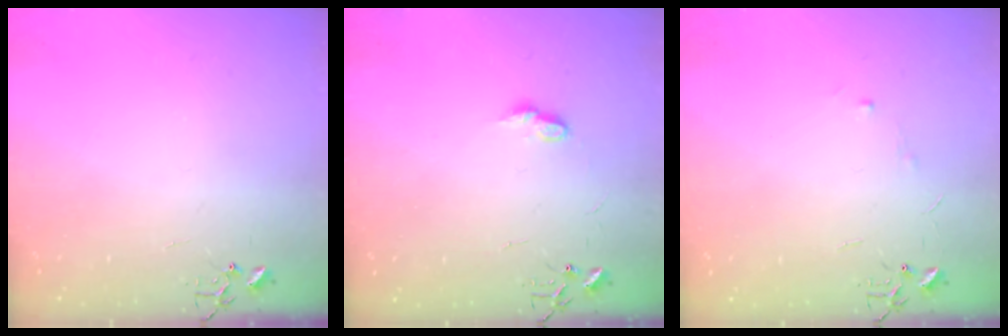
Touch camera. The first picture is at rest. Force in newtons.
{"total": 6.8, "press": 6.8, "slide": 0.7}
{"total": 3.2, "press": 3.2, "slide": 0.5}